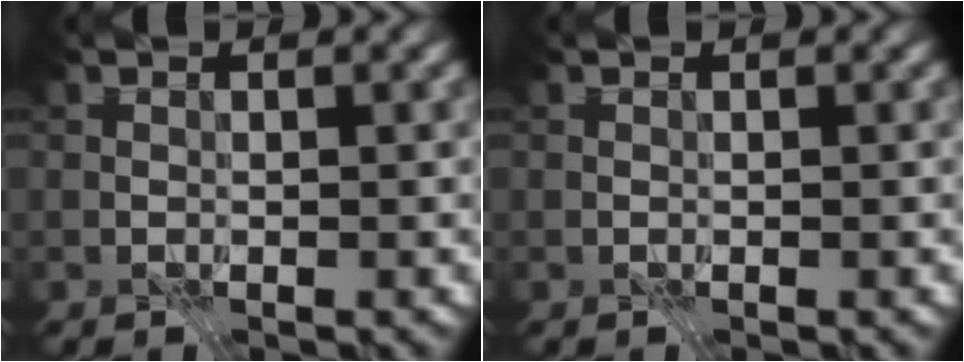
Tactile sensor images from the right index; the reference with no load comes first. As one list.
[{"total": 0.0}]